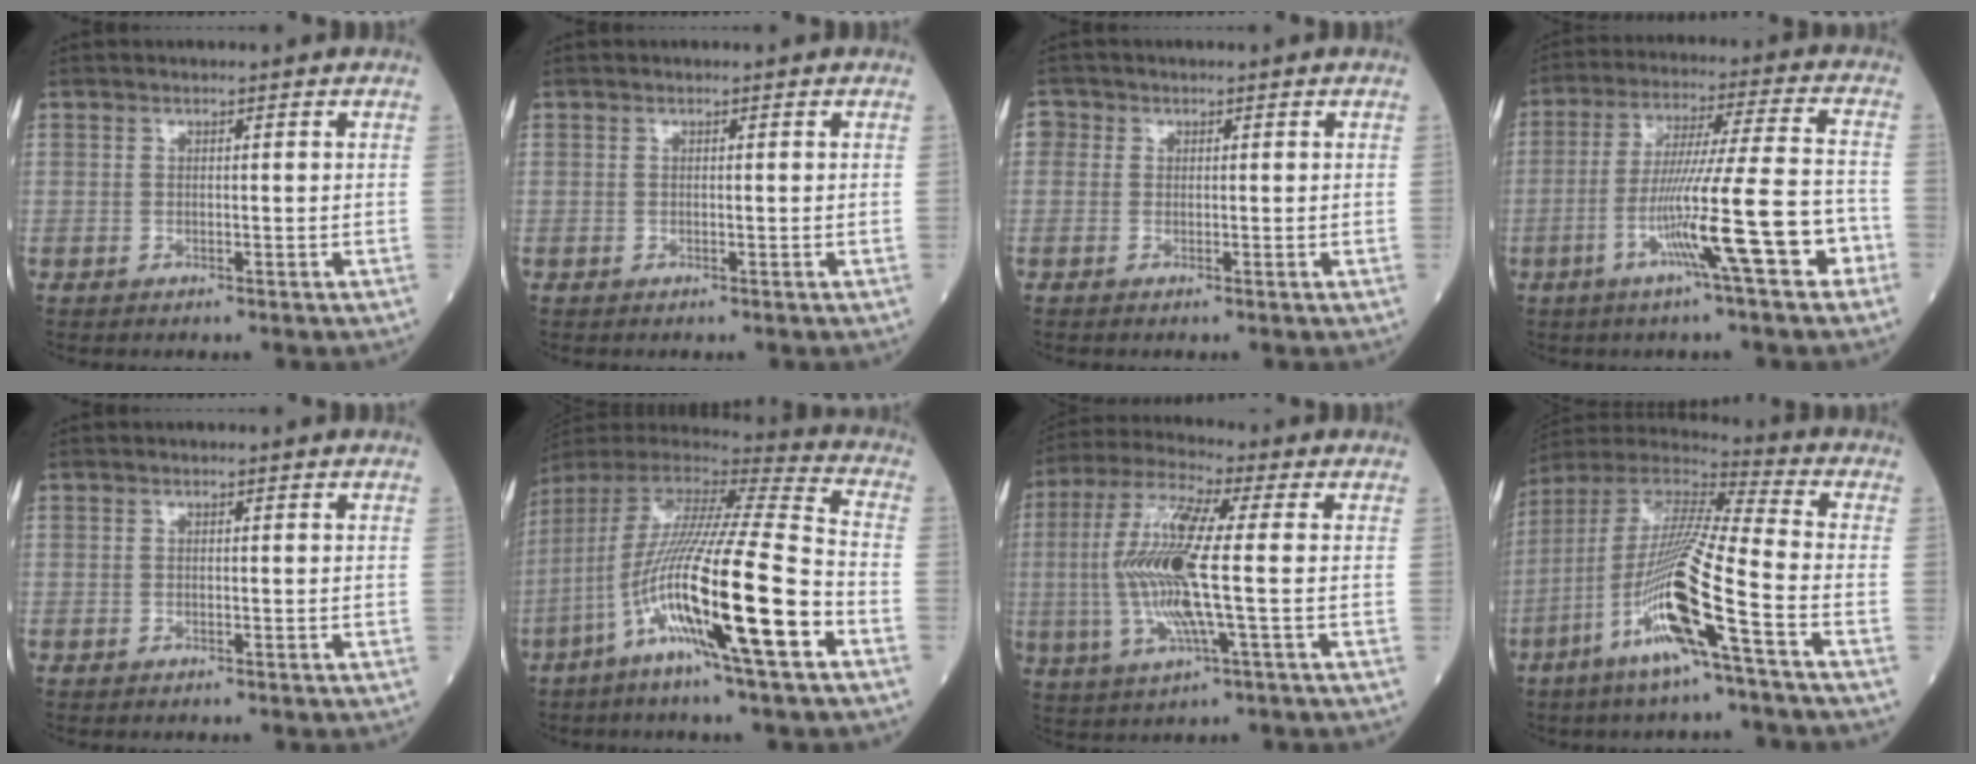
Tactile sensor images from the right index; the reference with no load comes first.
{"total": 0.0}
{"total": 1.7, "force": [0.1, 1.7, 0.5], "torque": [-0.005, 0.005, -0.005]}
{"total": 14.2, "force": [-5.9, 0.0, 12.9], "torque": [-0.222, -0.002, -0.100]}
{"total": 0.0}
{"total": 22.3, "force": [-8.4, 0.7, 20.6], "torque": [-0.405, -0.038, -0.163]}
{"total": 13.6, "force": [-0.5, 1.2, 13.6], "torque": [-0.290, 0.005, -0.013]}
{"total": 17.1, "force": [-6.6, -0.1, 15.8], "torque": [-0.326, -0.012, -0.129]}